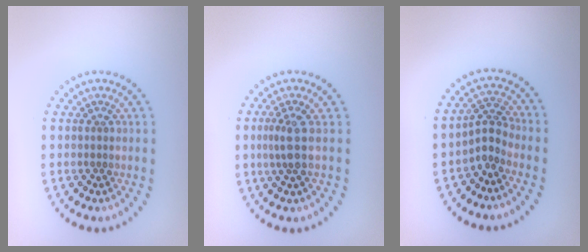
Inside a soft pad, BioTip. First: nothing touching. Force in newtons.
{"total": 1.9, "press": 1.5, "slide": 1.2}
{"total": 2.2, "press": 1.5, "slide": 1.7}